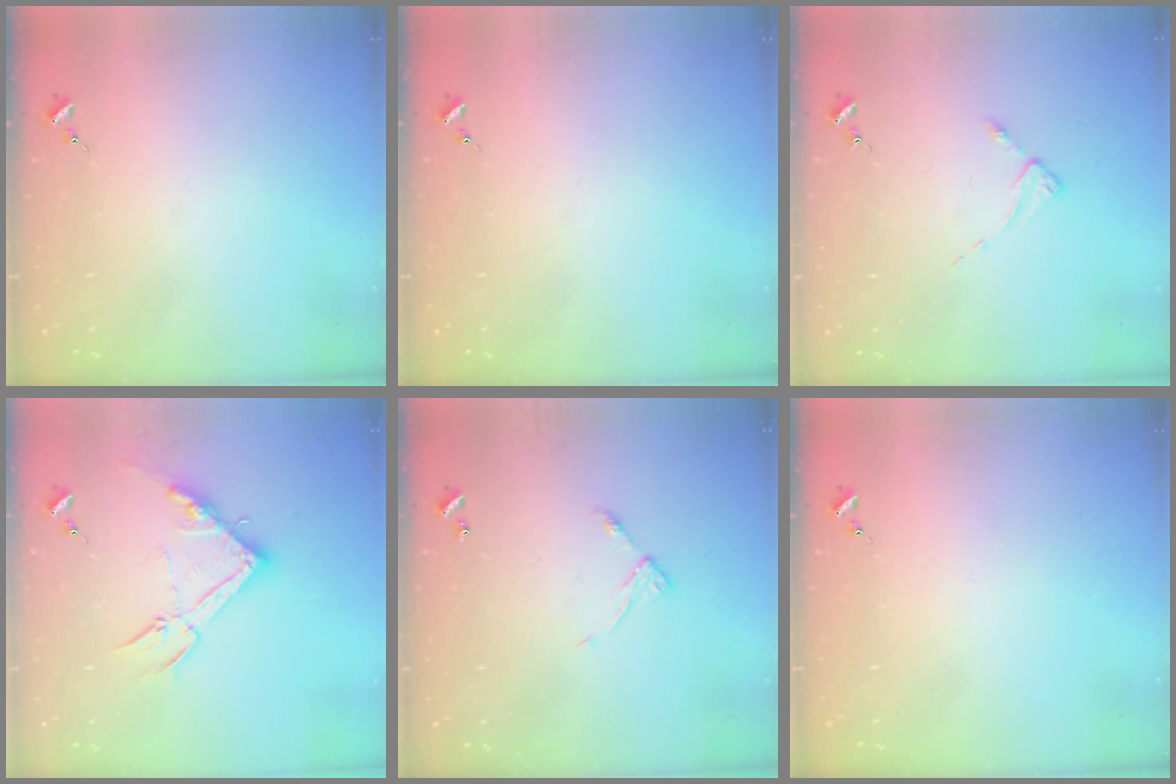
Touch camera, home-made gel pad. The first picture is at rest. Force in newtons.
{"total": 0.0}
{"total": 2.6, "press": 2.6, "slide": 0.3}
{"total": 16.1, "press": 16.1, "slide": 0.6}
{"total": 6.5, "press": 6.5, "slide": 0.5}
{"total": 0.0}